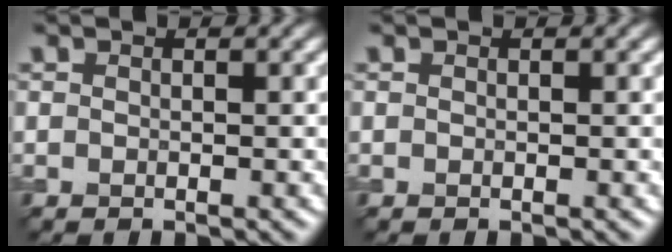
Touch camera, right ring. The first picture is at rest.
{"total": 0.0}